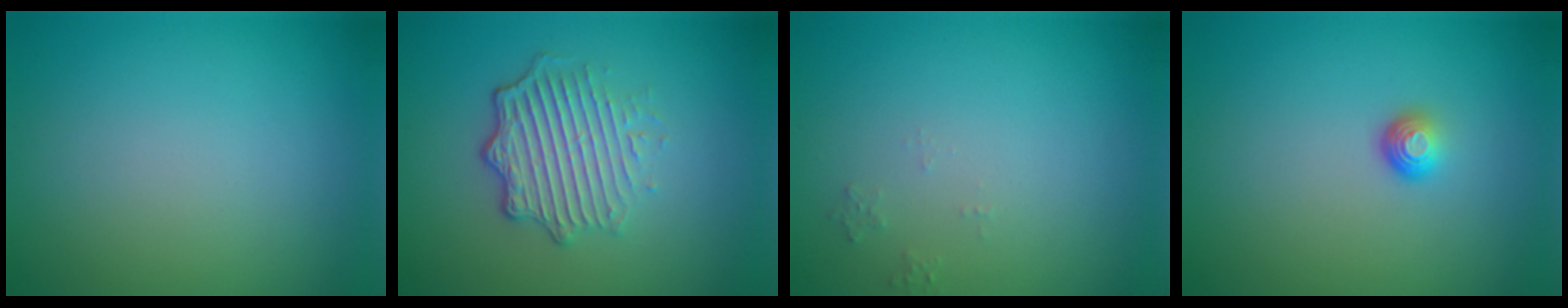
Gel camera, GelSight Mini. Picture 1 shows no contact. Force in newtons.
{"total": 5.2, "press": 3.5, "slide": 3.8}
{"total": 0.8, "press": 0.7, "slide": 0.2}
{"total": 1.6, "press": 1.0, "slide": 1.3}